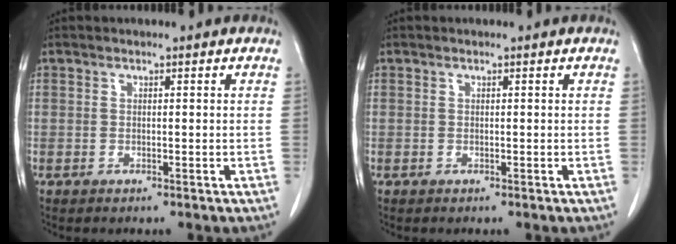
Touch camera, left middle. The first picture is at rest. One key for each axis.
{"total": 0.0}